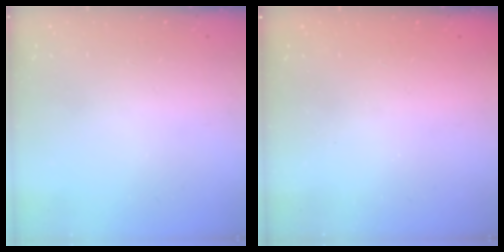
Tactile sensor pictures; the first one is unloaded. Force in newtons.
{"total": 2.3, "press": 2.1, "slide": 0.8}